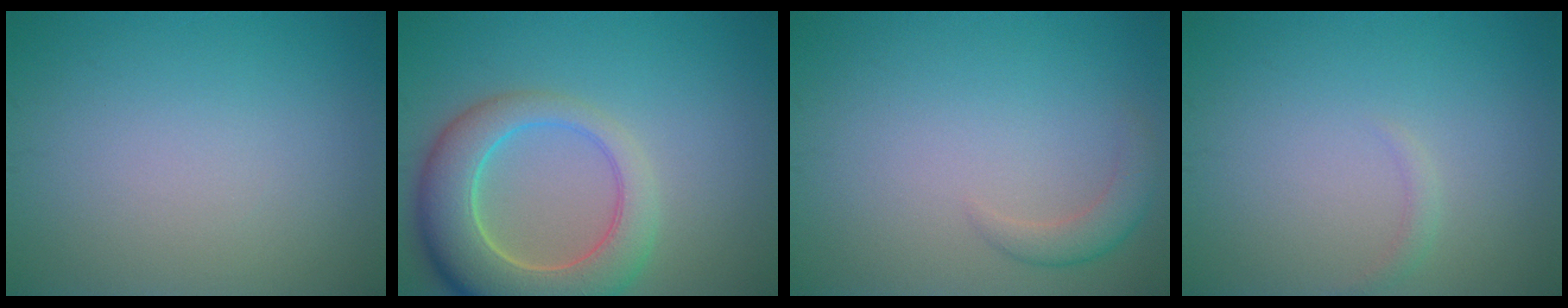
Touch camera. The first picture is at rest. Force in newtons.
{"total": 8.2, "press": 8.1, "slide": 1.0}
{"total": 2.0, "press": 2.0, "slide": 0.2}
{"total": 0.8, "press": 0.8, "slide": 0.0}